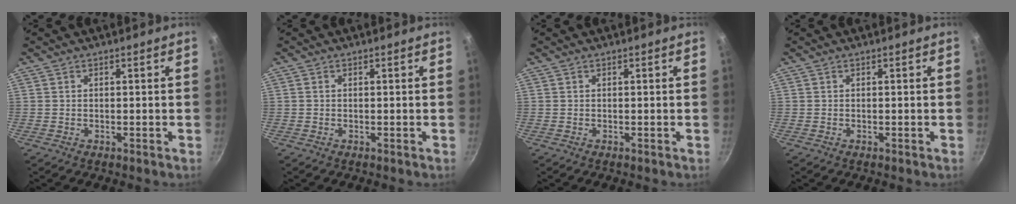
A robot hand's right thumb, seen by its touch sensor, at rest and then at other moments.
{"total": 0.0}
{"total": 0.0}
{"total": 0.0}